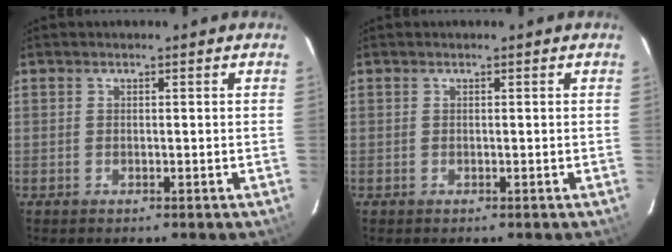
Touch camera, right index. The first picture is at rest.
{"total": 0.0}